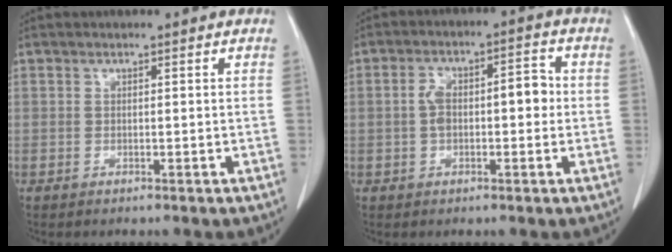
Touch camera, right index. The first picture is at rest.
{"total": 7.1, "force": [-0.1, 3.2, 6.3], "torque": [-0.114, 0.035, -0.004]}